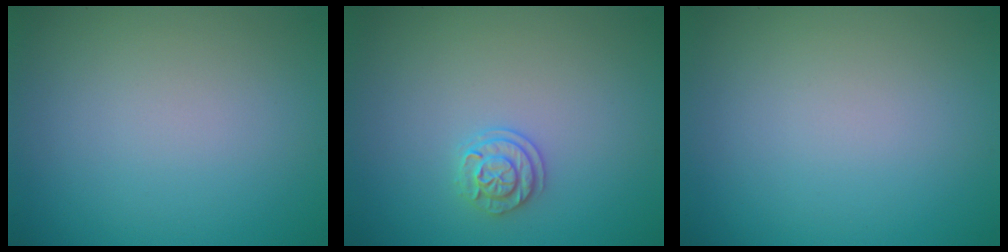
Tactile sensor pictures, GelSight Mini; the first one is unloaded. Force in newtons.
{"total": 1.9, "press": 1.7, "slide": 0.8}
{"total": 0.0}